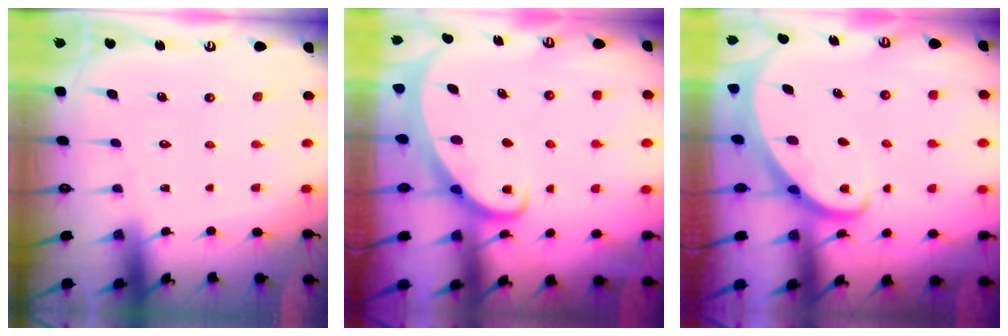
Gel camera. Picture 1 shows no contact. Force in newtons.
{"total": 2.2, "press": 2.2, "slide": 0.3}
{"total": 2.2, "press": 2.2, "slide": 0.3}